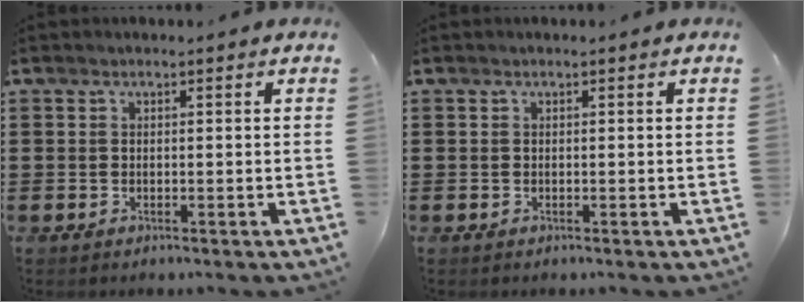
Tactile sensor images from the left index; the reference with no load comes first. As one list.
[{"total": 0.0}]